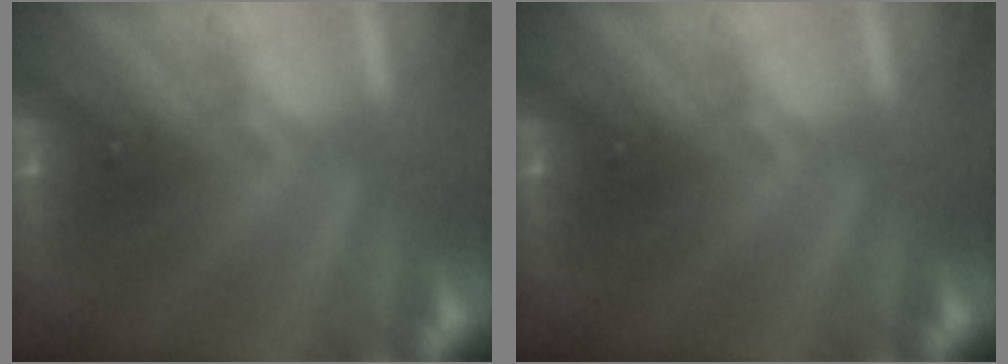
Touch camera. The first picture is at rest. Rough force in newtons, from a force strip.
{"total": 0.0}